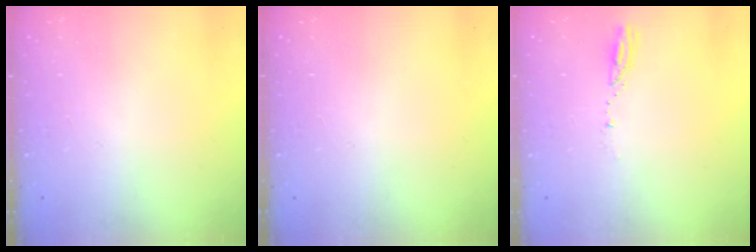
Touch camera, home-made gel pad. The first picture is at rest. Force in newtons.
{"total": 0.0}
{"total": 3.2, "press": 3.2, "slide": 0.4}